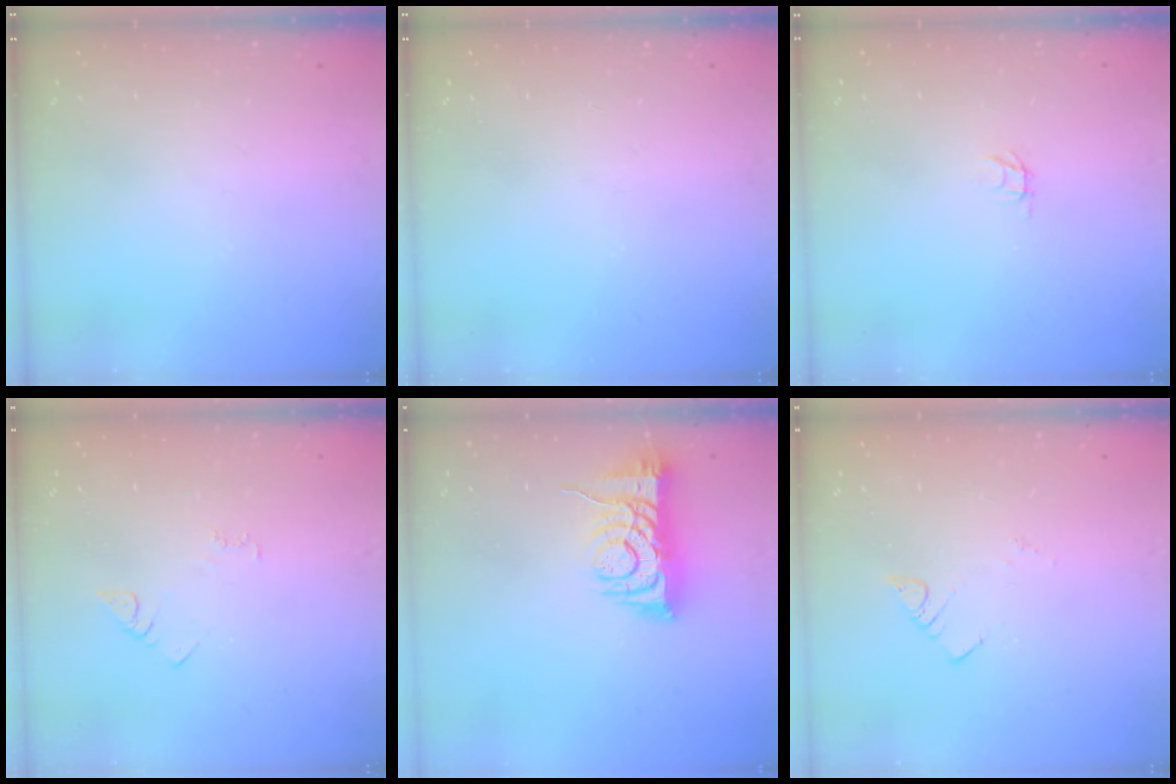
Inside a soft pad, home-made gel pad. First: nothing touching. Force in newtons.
{"total": 0.0}
{"total": 1.8, "press": 1.8, "slide": 0.1}
{"total": 3.2, "press": 3.2, "slide": 0.4}
{"total": 7.6, "press": 7.5, "slide": 1.2}
{"total": 1.9, "press": 1.9, "slide": 0.1}